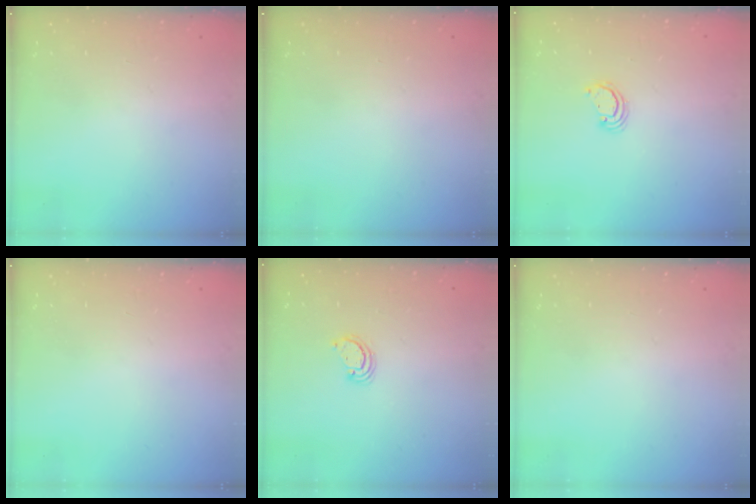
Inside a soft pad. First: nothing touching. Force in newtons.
{"total": 0.0}
{"total": 2.6, "press": 2.6, "slide": 0.2}
{"total": 0.0}
{"total": 2.6, "press": 2.6, "slide": 0.3}
{"total": 0.0}